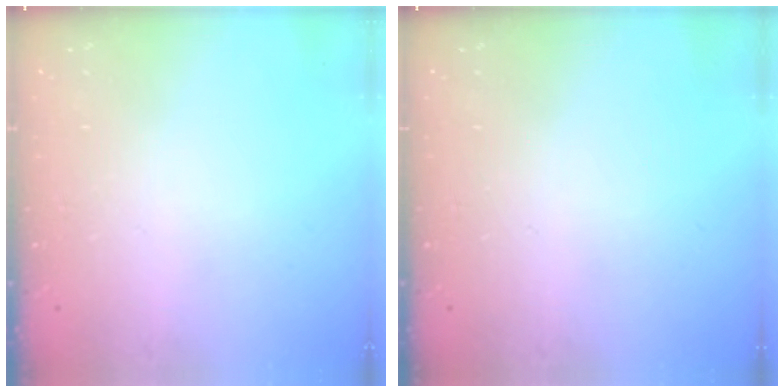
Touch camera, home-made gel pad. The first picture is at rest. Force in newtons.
{"total": 0.0}